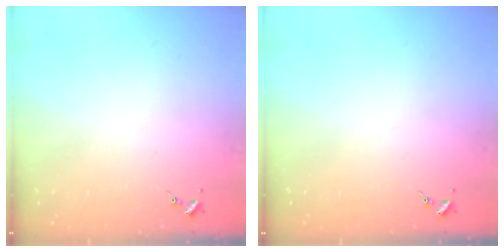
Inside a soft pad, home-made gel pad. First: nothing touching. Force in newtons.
{"total": 0.0}